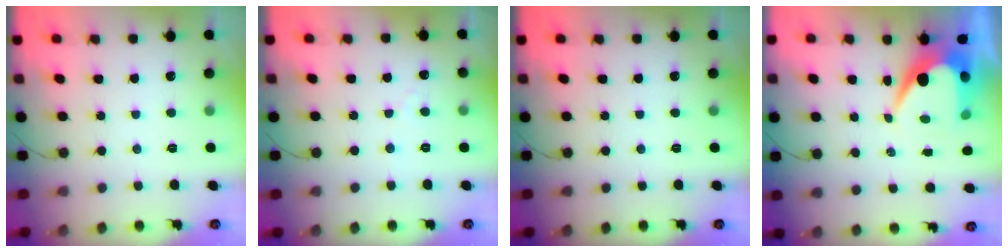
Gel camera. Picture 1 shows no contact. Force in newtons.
{"total": 1.9, "press": 1.9, "slide": 0.1}
{"total": 0.0}
{"total": 8.4, "press": 8.3, "slide": 0.7}